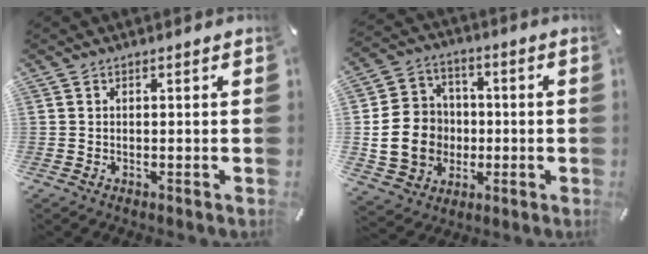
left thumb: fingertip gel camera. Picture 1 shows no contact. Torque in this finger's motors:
{"motor_torque": [0.47, 0.53, 0.28, 0.04, 0.31]}